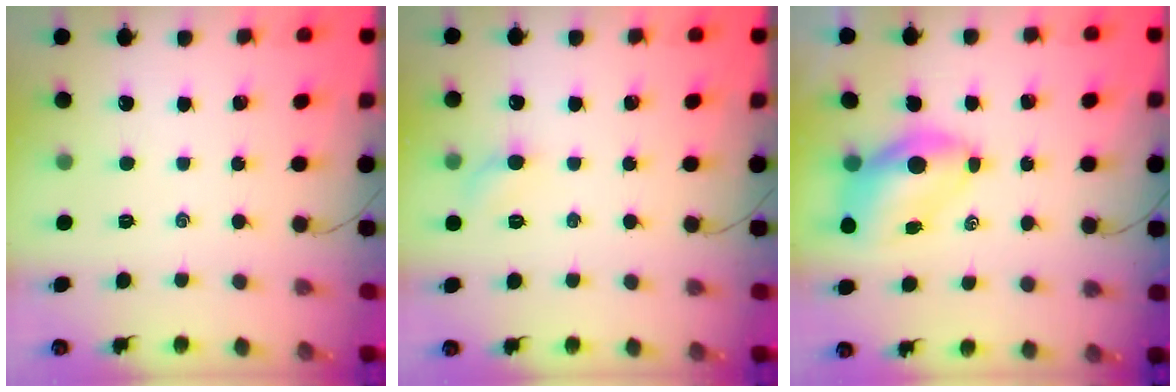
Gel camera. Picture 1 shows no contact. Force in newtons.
{"total": 4.5, "press": 4.2, "slide": 1.5}
{"total": 6.9, "press": 6.7, "slide": 1.6}